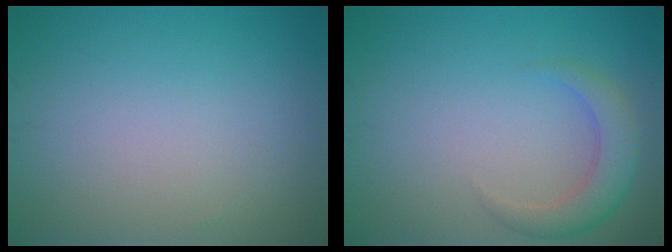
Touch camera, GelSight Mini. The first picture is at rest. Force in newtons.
{"total": 3.0, "press": 3.0, "slide": 0.3}